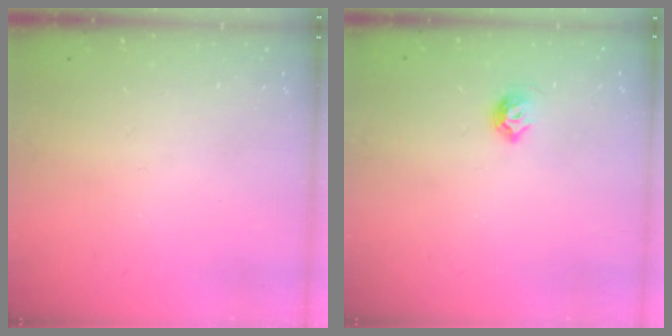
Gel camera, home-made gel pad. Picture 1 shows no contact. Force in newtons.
{"total": 5.9, "press": 5.8, "slide": 0.9}